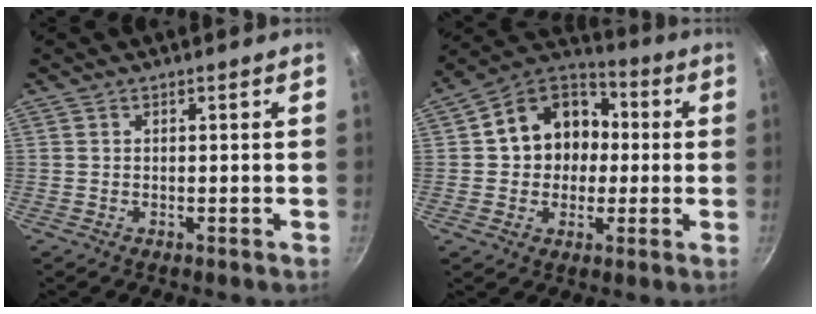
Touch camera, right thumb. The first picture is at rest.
{"total": 14.8, "force": [0.9, 12.4, 8.0], "torque": [-0.090, 0.036, 0.001]}